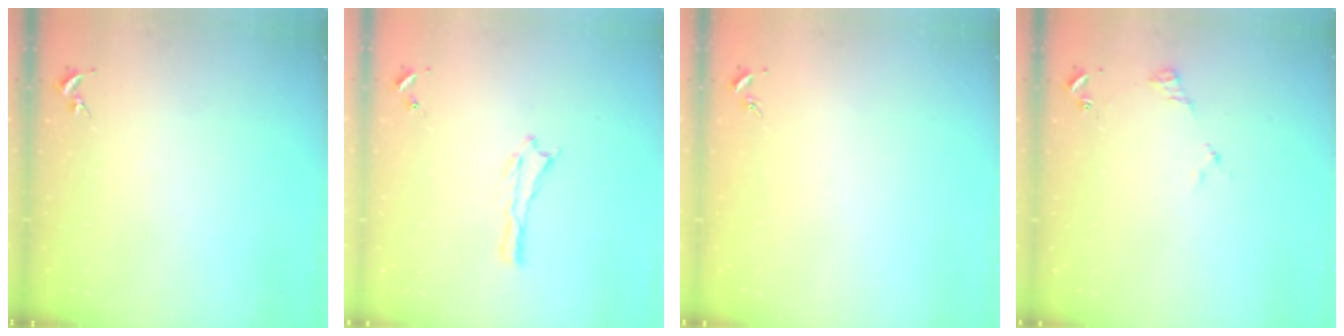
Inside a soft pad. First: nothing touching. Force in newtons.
{"total": 0.0}
{"total": 0.0}
{"total": 2.5, "press": 2.5, "slide": 0.3}